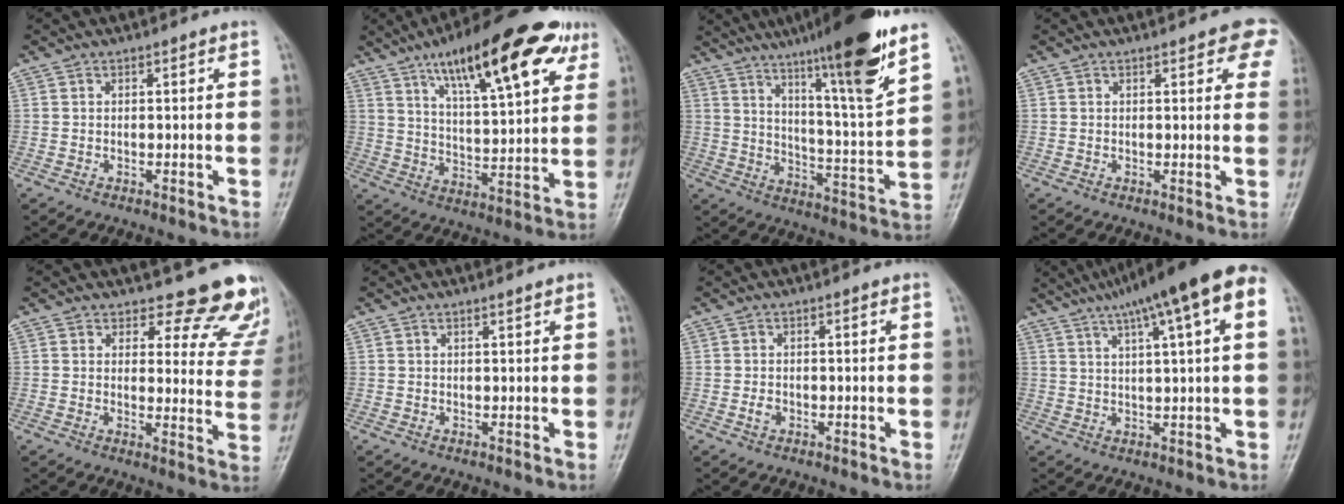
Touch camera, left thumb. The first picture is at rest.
{"total": 22.1, "force": [12.0, 6.7, 17.3], "torque": [-0.234, -0.028, 0.184]}
{"total": 20.5, "force": [13.6, 1.1, 15.3], "torque": [-0.215, -0.062, 0.214]}
{"total": 10.5, "force": [5.6, 2.6, 8.5], "torque": [-0.072, -0.013, 0.060]}
{"total": 15.1, "force": [13.8, 5.6, 2.4], "torque": [0.034, -0.120, 0.131]}
{"total": 0.9, "force": [0.7, 0.1, 0.5], "torque": [-0.008, -0.005, 0.013]}
{"total": 1.4, "force": [-0.3, 1.1, 0.8], "torque": [-0.012, 0.000, -0.008]}
{"total": 16.9, "force": [8.7, 3.0, 14.2], "torque": [-0.217, 0.023, 0.120]}